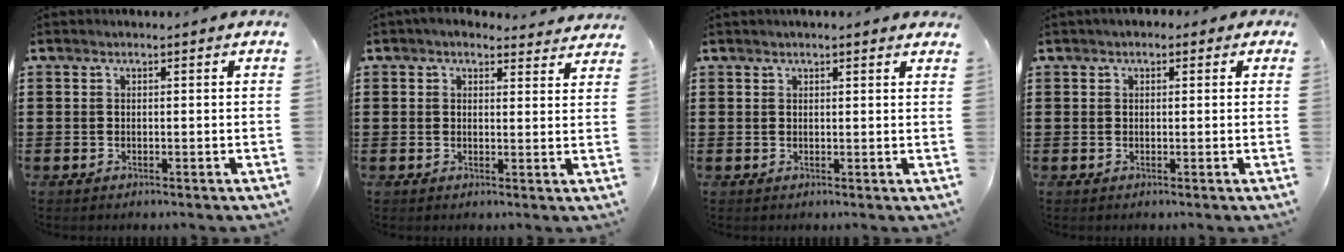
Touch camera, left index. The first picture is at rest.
{"total": 3.1, "force": [2.7, 1.2, 0.7], "torque": [-0.014, -0.007, 0.049]}
{"total": 1.2, "force": [1.0, 0.1, 0.6], "torque": [-0.012, 0.002, 0.019]}
{"total": 1.2, "force": [0.4, 0.9, 0.7], "torque": [-0.016, 0.008, 0.006]}